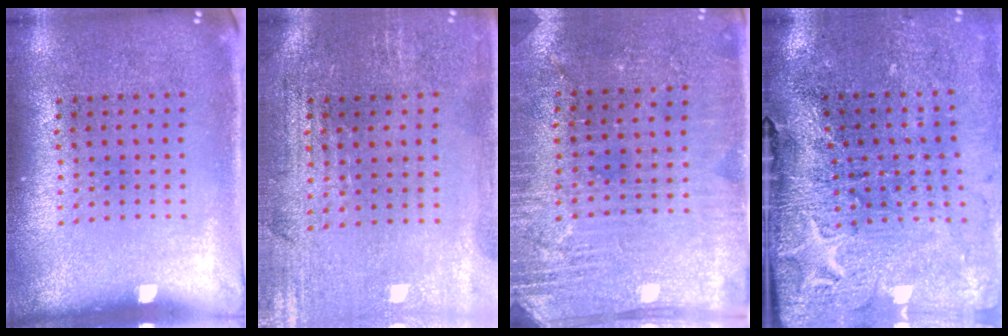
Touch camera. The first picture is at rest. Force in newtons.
{"total": 0.8, "press": 0.7, "slide": 0.5}
{"total": 2.9, "press": 2.8, "slide": 0.4}
{"total": 3.6, "press": 3.3, "slide": 1.4}